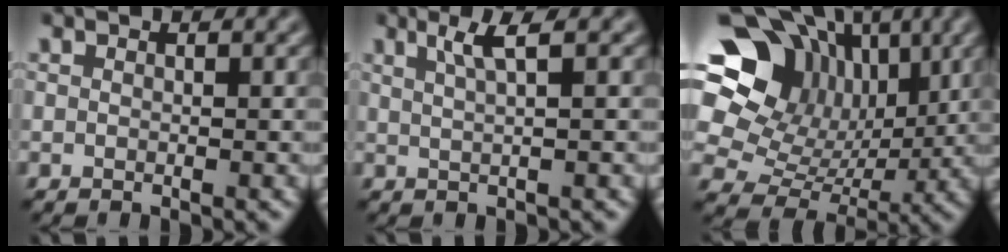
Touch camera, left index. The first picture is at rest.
{"total": 2.6, "force": [1.2, 0.5, 2.2], "torque": [-0.030, 0.003, 0.019]}
{"total": 16.8, "force": [6.3, 13.0, 8.5], "torque": [-0.193, 0.053, 0.119]}